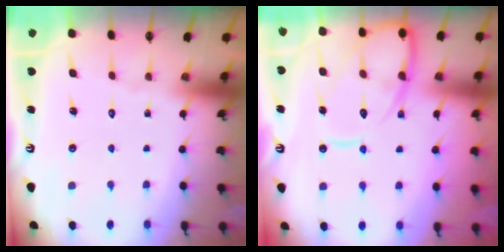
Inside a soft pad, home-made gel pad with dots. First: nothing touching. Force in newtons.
{"total": 13.0, "press": 12.9, "slide": 1.4}